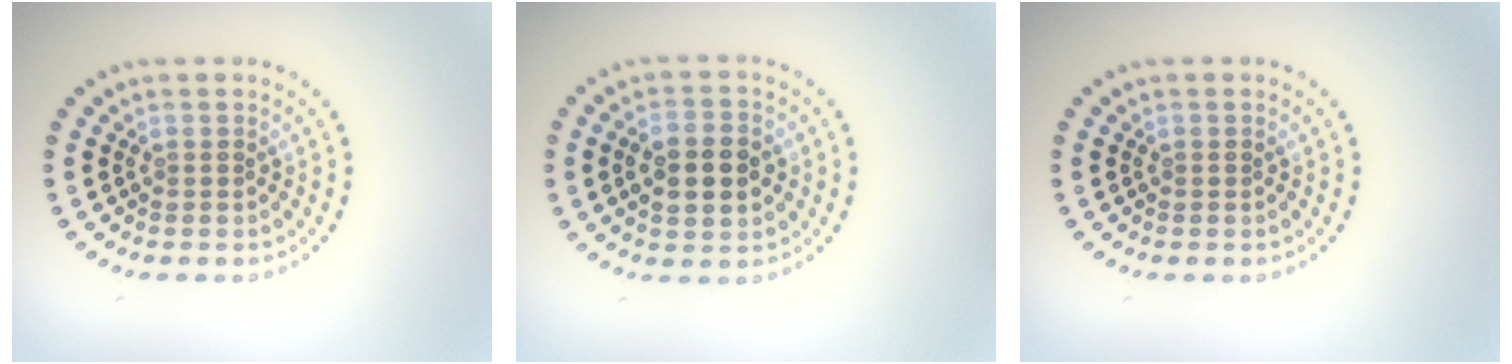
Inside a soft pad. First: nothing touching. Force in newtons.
{"total": 4.6, "press": 4.6, "slide": 0.1}
{"total": 0.0}